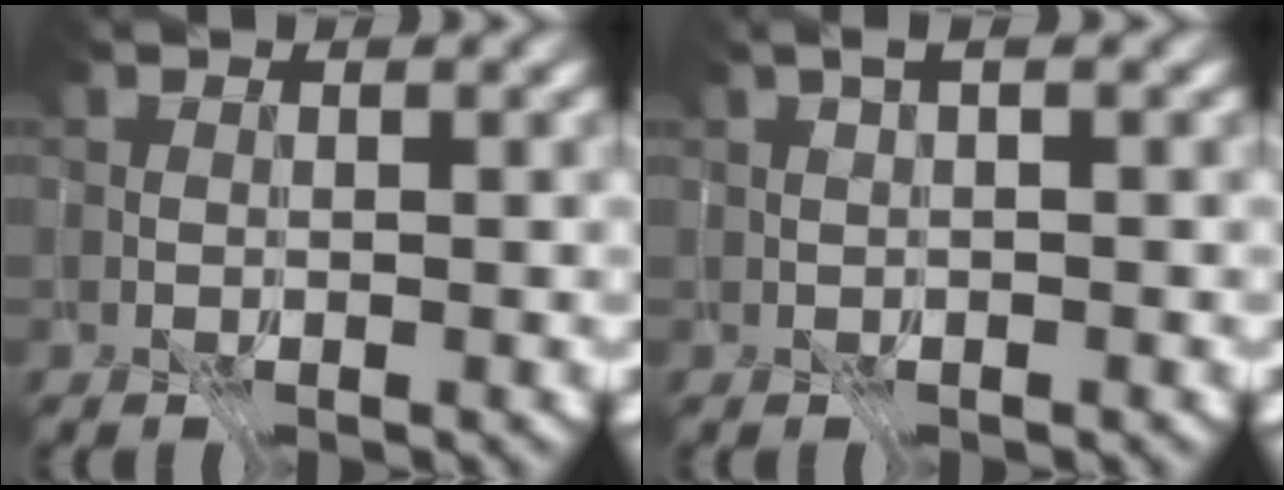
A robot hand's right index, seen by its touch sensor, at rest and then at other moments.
{"total": 1.5, "force": [-0.3, -0.9, 1.1], "torque": [-0.015, -0.009, 0.006]}